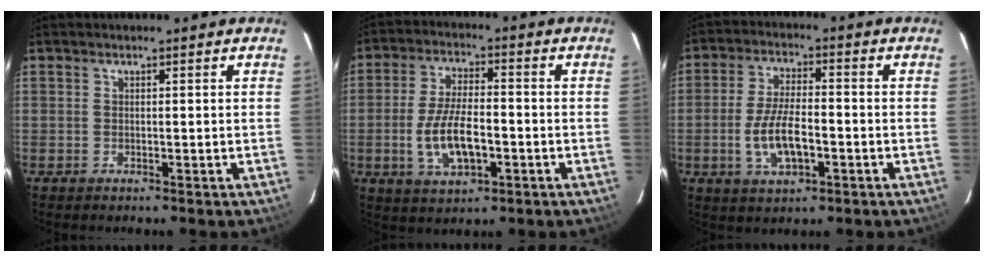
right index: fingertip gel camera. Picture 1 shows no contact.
{"total": 10.5, "force": [-2.9, 4.6, 9.0], "torque": [-0.182, -0.005, -0.045]}
{"total": 9.2, "force": [-2.8, 3.8, 7.9], "torque": [-0.161, -0.004, -0.046]}